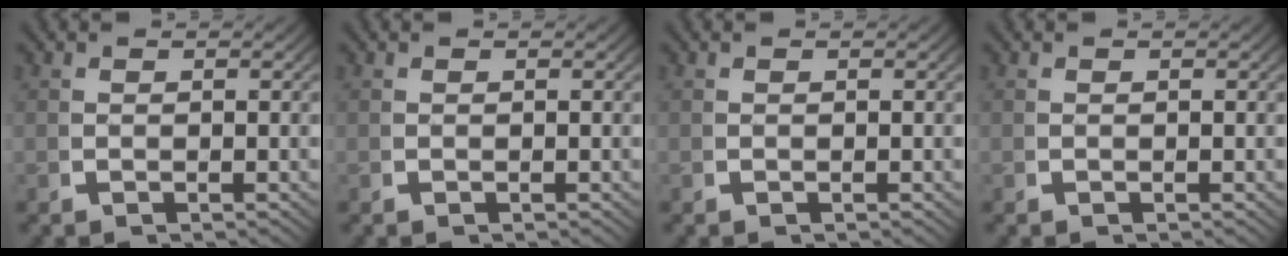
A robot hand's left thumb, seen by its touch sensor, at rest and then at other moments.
{"total": 0.0}
{"total": 0.0}
{"total": 0.0}